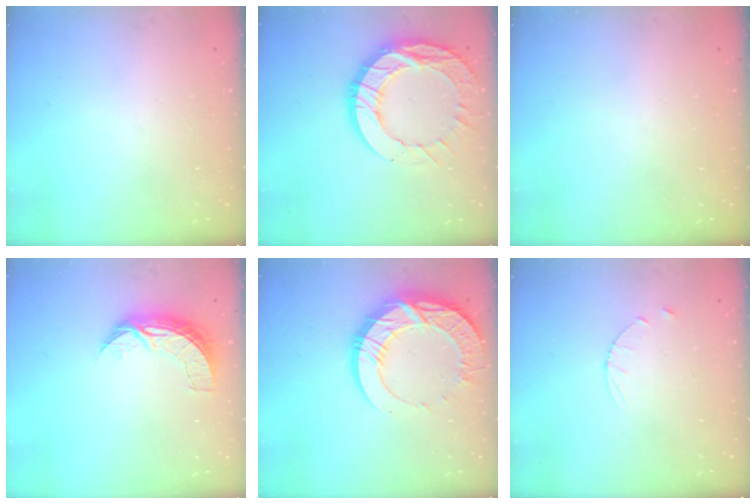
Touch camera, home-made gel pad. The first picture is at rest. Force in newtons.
{"total": 16.0, "press": 15.9, "slide": 1.3}
{"total": 0.0}
{"total": 7.4, "press": 7.4, "slide": 0.5}
{"total": 18.8, "press": 18.8, "slide": 1.7}
{"total": 3.0, "press": 2.9, "slide": 0.4}